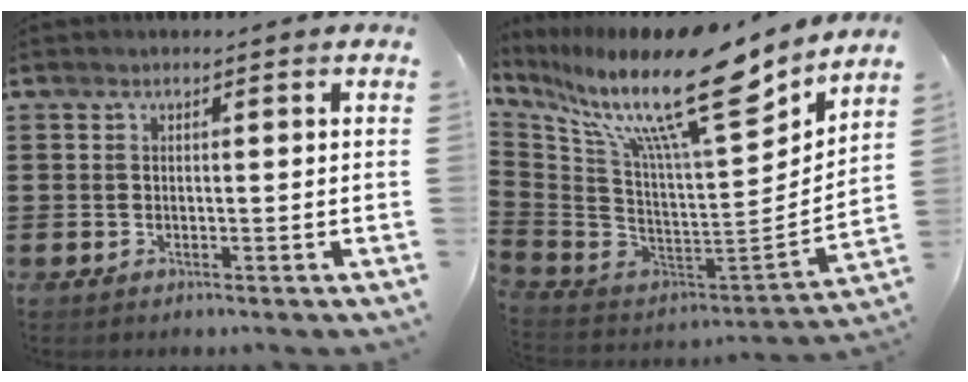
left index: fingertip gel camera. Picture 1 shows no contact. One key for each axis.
{"total": 18.6, "fx": 12.4, "fy": 3.5, "fz": 13.4, "tx": -0.259, "ty": -0.089, "tz": 0.193}